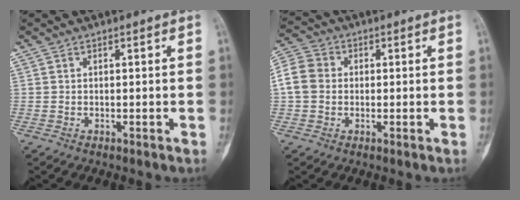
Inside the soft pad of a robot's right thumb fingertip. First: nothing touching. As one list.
[{"total": 8.0, "force": [0.4, 6.9, 4.1], "torque": [-0.083, 0.021, 0.000]}]